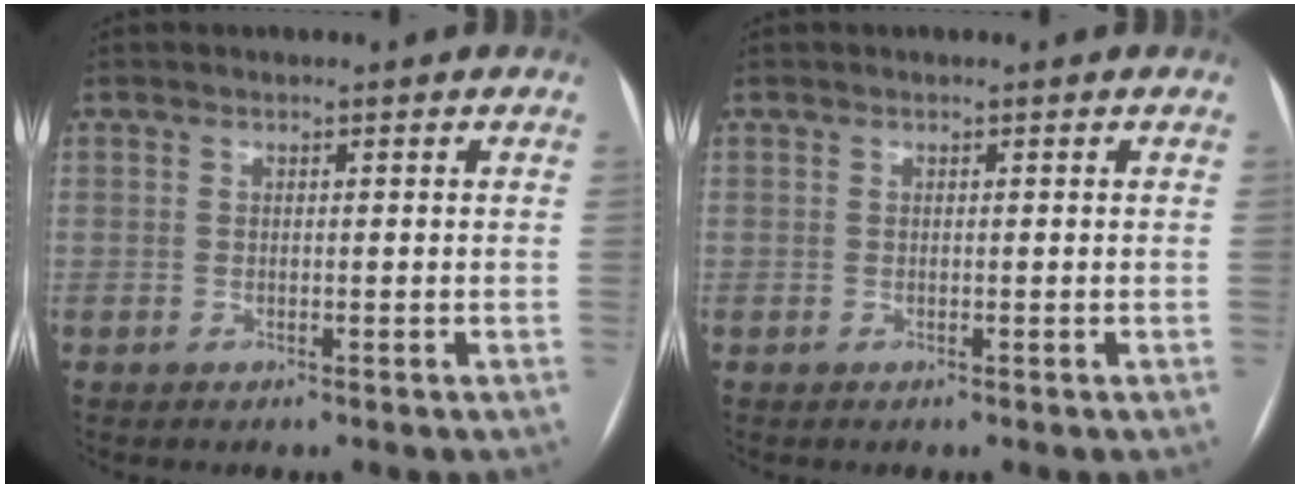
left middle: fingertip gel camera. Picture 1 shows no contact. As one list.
[{"total": 0.0}]